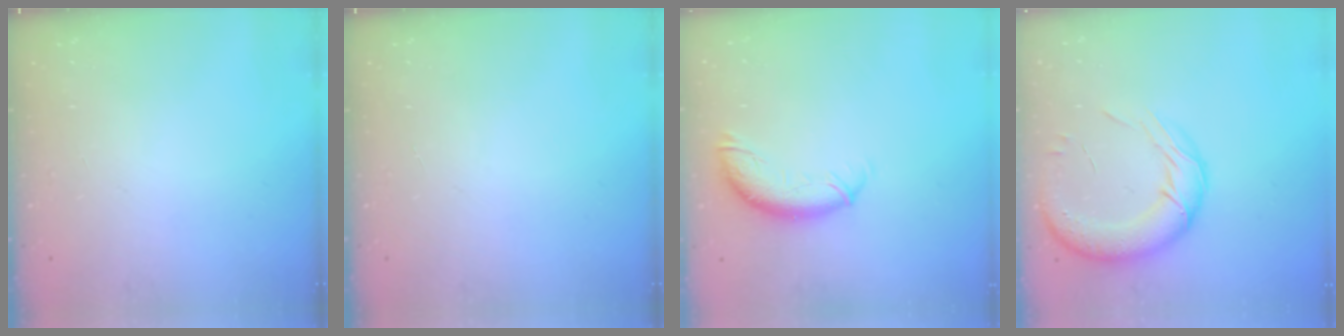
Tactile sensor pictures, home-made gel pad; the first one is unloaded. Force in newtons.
{"total": 0.0}
{"total": 10.3, "press": 10.3, "slide": 0.8}
{"total": 16.4, "press": 15.8, "slide": 4.5}